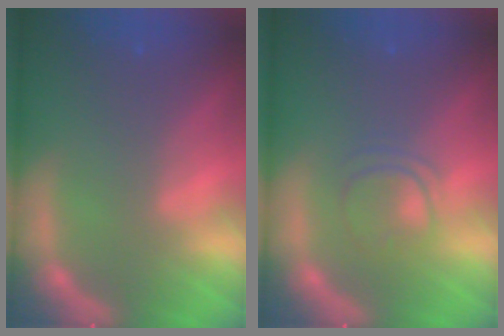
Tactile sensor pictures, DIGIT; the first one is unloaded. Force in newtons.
{"total": 3.0}